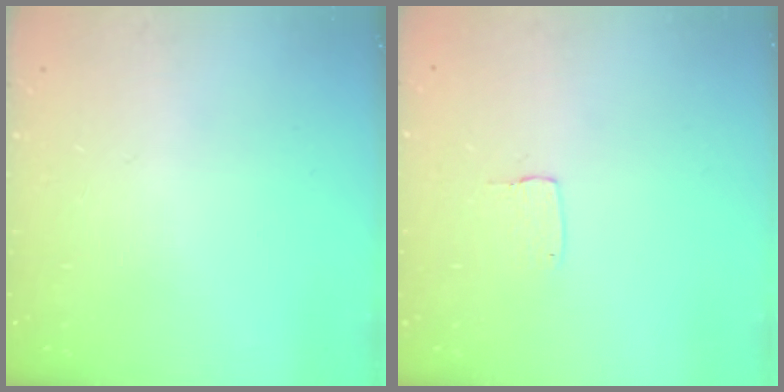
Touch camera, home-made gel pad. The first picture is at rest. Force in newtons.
{"total": 3.2, "press": 3.2, "slide": 0.2}